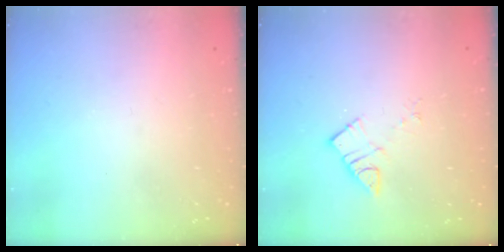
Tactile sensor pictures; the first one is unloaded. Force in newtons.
{"total": 5.8, "press": 5.8, "slide": 0.3}